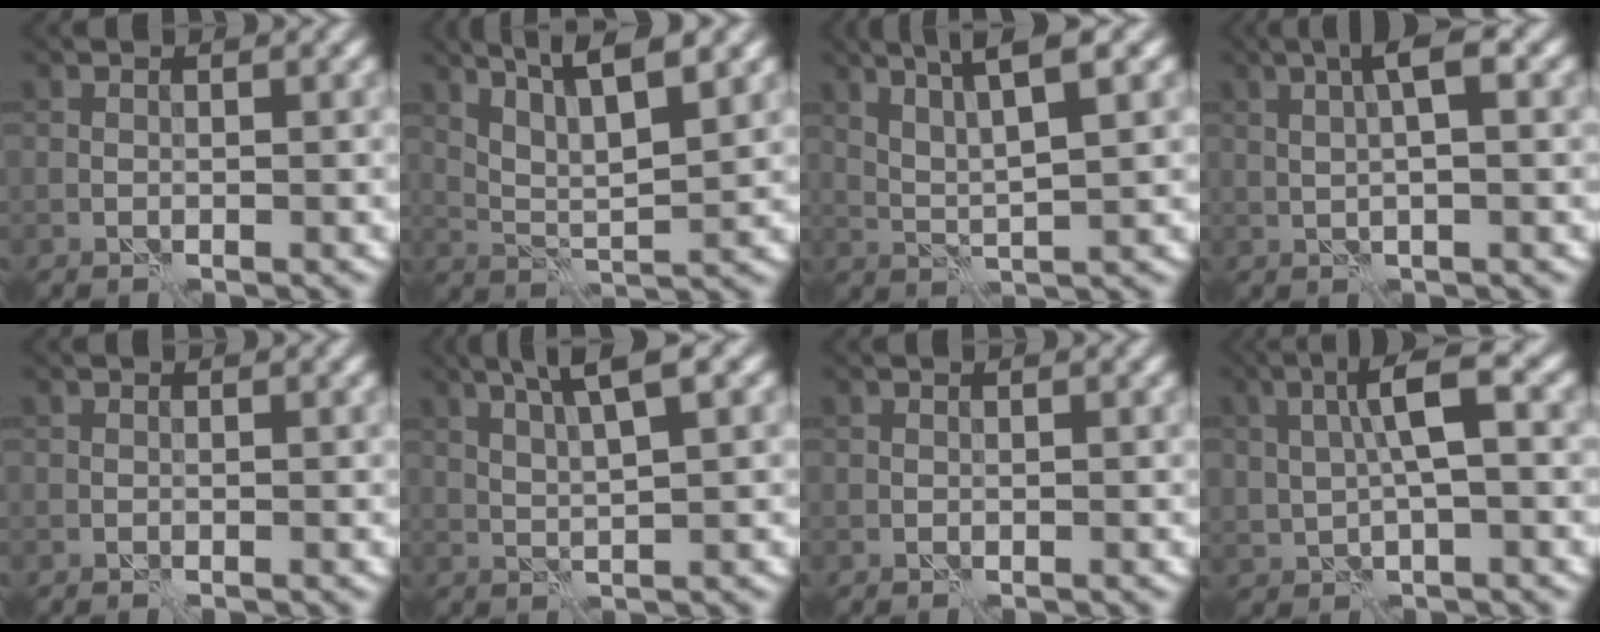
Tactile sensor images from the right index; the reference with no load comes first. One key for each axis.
{"total": 6.5, "fx": 4.1, "fy": 1.3, "fz": 4.9, "tx": -0.090, "ty": 0.005, "tz": 0.068}
{"total": 5.5, "fx": 3.0, "fy": 0.8, "fz": 4.5, "tx": -0.087, "ty": 0.007, "tz": 0.061}
{"total": 3.5, "fx": 1.0, "fy": 0.4, "fz": 3.3, "tx": -0.062, "ty": 0.008, "tz": 0.017}
{"total": 0.0}
{"total": 4.7, "fx": 2.5, "fy": 0.6, "fz": 4.0, "tx": -0.080, "ty": 0.009, "tz": 0.046}
{"total": 0.0}
{"total": 5.3, "fx": 1.0, "fy": 1.7, "fz": 4.9, "tx": -0.092, "ty": 0.014, "tz": 0.014}